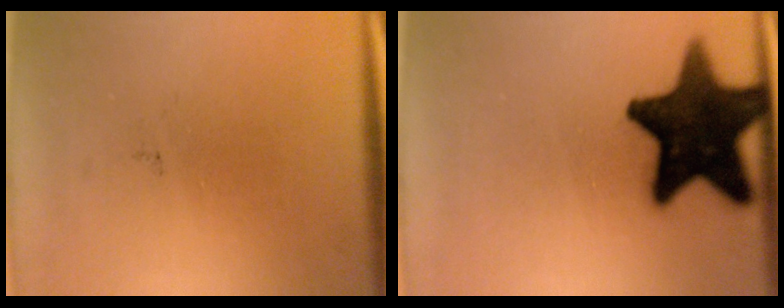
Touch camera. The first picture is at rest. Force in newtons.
{"total": 16.2}